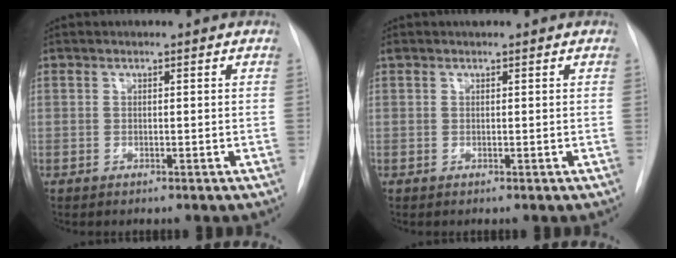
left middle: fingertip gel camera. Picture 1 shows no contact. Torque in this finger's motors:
{"motor_torque": [0.38, -0.34, -0.04, 0.03]}